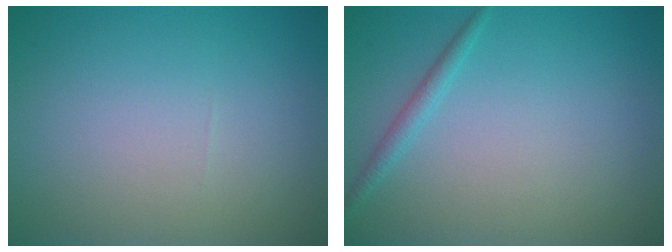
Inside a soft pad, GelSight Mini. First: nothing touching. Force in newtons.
{"total": 1.3, "press": 1.3, "slide": 0.0}